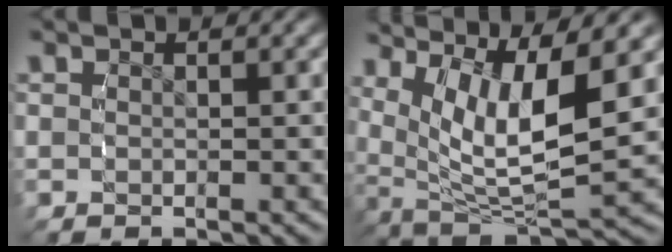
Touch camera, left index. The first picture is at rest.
{"total": 10.3, "force": [1.0, 6.0, 8.3], "torque": [-0.157, -0.036, 0.031]}